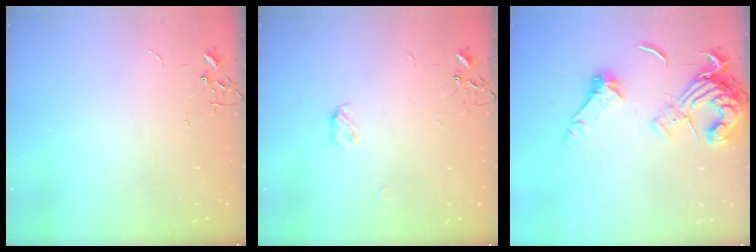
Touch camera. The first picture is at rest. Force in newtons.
{"total": 4.0, "press": 4.0, "slide": 0.6}
{"total": 14.2, "press": 14.1, "slide": 1.8}